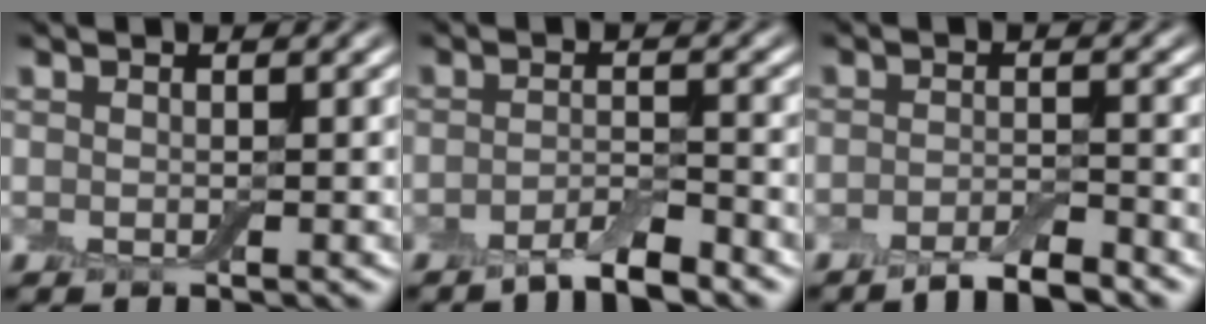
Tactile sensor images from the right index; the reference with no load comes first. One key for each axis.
{"total": 2.9, "fx": -2.2, "fy": 0.5, "fz": 1.8, "tx": -0.031, "ty": 0.005, "tz": -0.046}
{"total": 3.4, "fx": -2.7, "fy": 0.7, "fz": 2.1, "tx": -0.034, "ty": 0.002, "tz": -0.048}